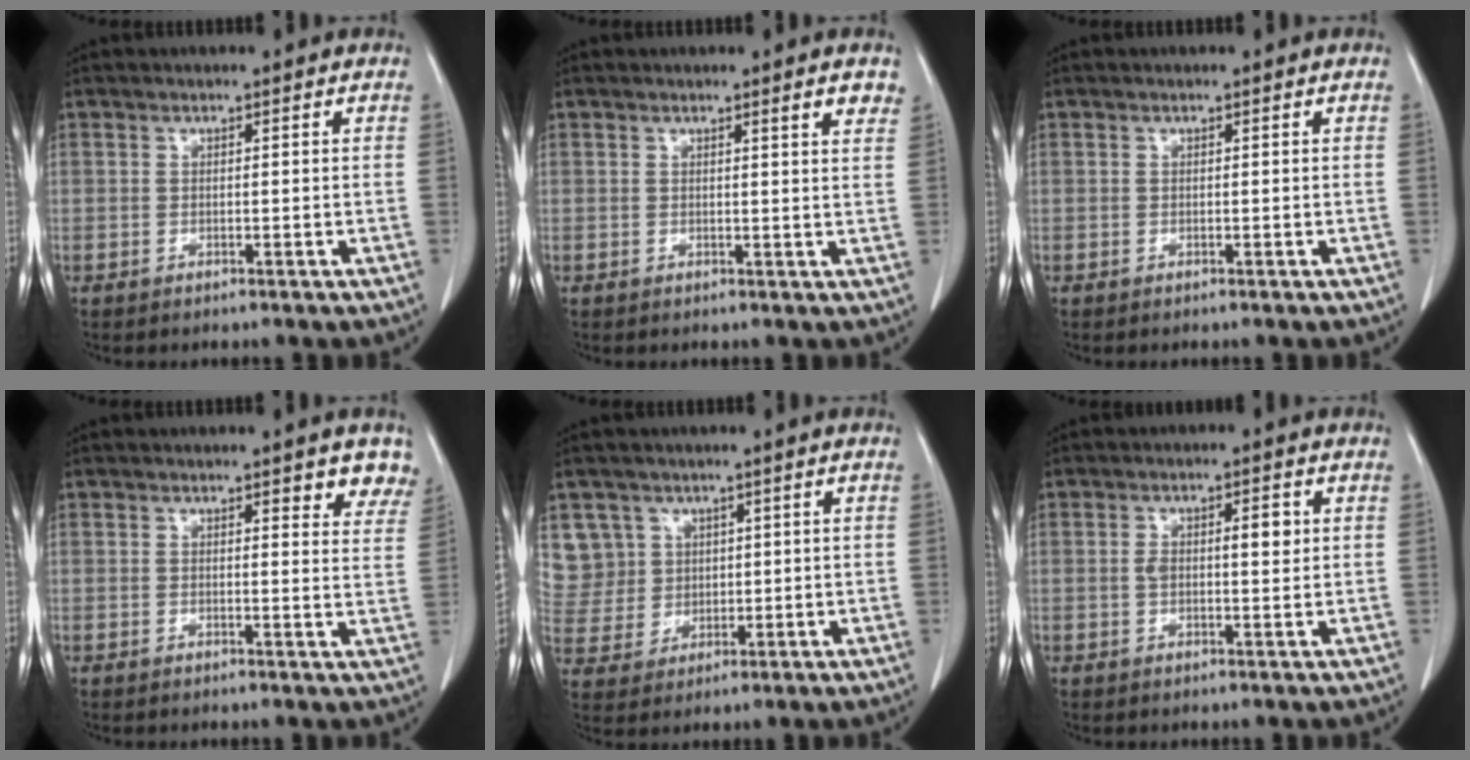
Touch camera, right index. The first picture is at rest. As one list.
[{"total": 2.9, "force": [2.2, 0.2, 1.9], "torque": [-0.023, -0.008, 0.017]}, {"total": 0.0}, {"total": 5.0, "force": [4.0, 1.2, 2.8], "torque": [-0.021, -0.011, 0.032]}, {"total": 8.3, "force": [3.7, 7.4, -0.1], "torque": [-0.004, 0.024, 0.091]}, {"total": 4.5, "force": [0.6, 1.5, 4.2], "torque": [-0.079, 0.010, 0.014]}]